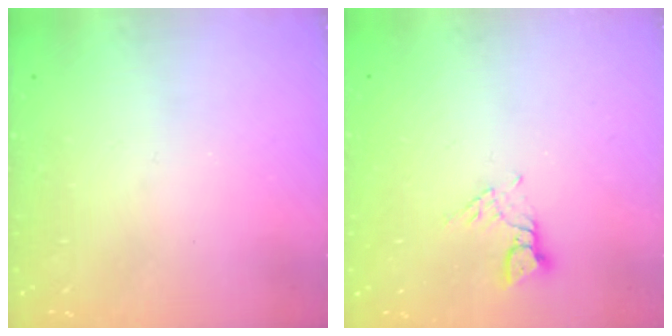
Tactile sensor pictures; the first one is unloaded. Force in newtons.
{"total": 2.6, "press": 2.6, "slide": 0.3}